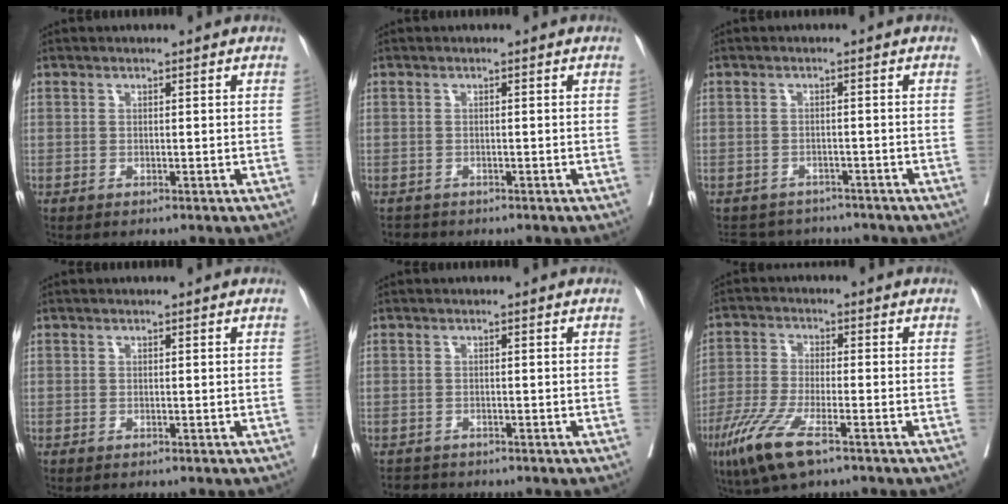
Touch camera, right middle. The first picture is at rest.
{"total": 1.2, "force": [-1.1, 0.4, -0.1], "torque": [-0.011, -0.005, -0.020]}
{"total": 7.4, "force": [-7.0, 2.4, 0.8], "torque": [-0.018, 0.007, -0.091]}
{"total": 0.0}
{"total": 1.8, "force": [-1.7, 0.6, -0.2], "torque": [-0.008, -0.006, -0.031]}
{"total": 9.2, "force": [-5.3, 1.6, 7.3], "torque": [-0.156, -0.023, -0.100]}